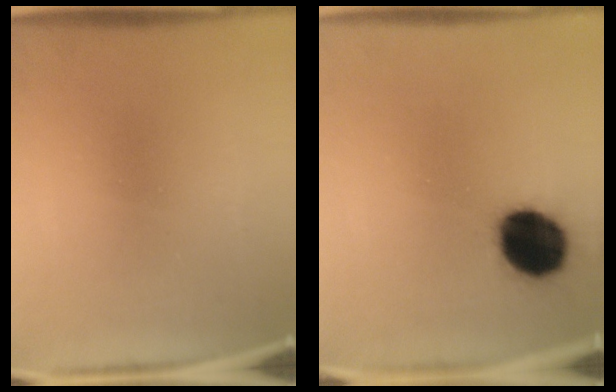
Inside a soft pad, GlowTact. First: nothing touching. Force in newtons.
{"total": 15.5}